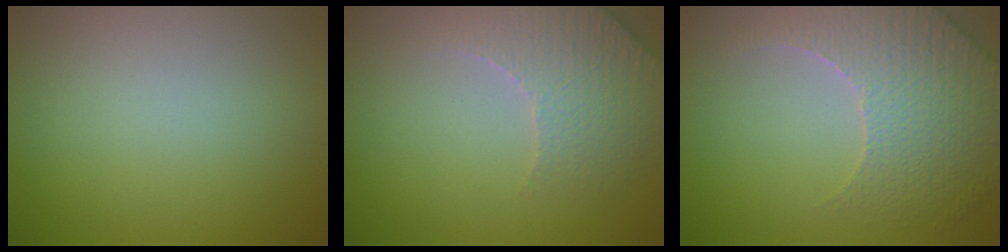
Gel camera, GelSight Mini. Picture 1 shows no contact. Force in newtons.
{"total": 4.4, "press": 4.2, "slide": 1.1}
{"total": 5.1, "press": 4.7, "slide": 2.0}